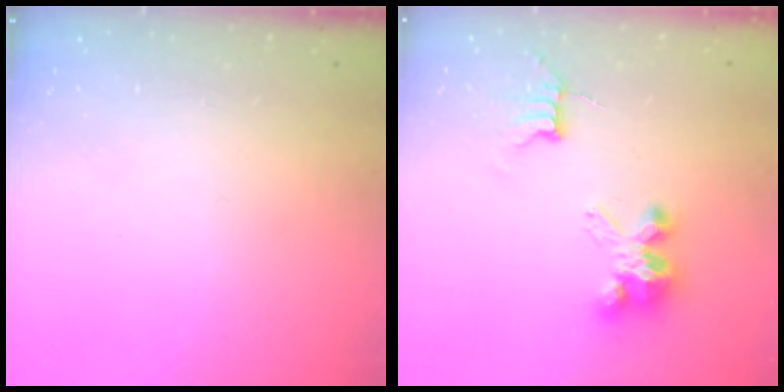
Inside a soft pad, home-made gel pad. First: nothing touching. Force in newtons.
{"total": 7.5, "press": 7.5, "slide": 0.6}